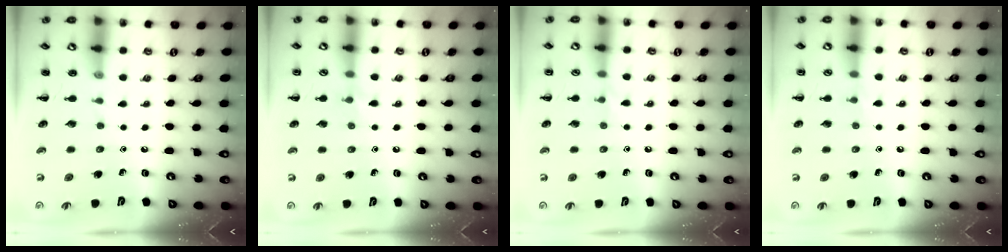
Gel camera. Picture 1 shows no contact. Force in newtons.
{"total": 4.9, "press": 4.6, "slide": 1.5}
{"total": 4.0, "press": 3.7, "slide": 1.5}
{"total": 3.7, "press": 3.5, "slide": 1.3}